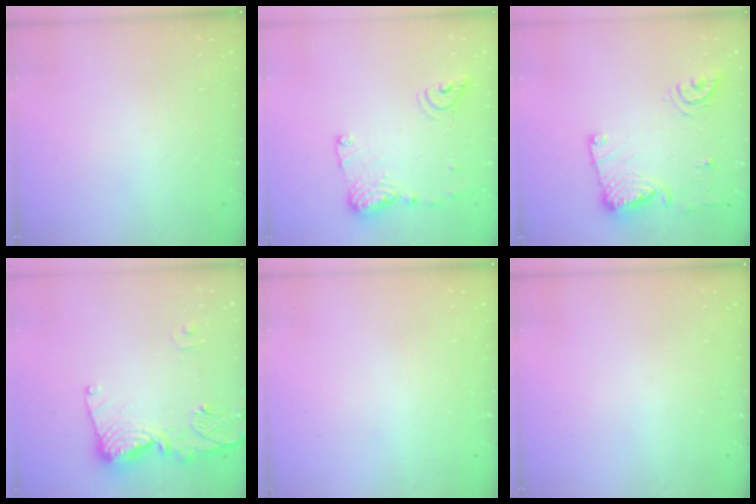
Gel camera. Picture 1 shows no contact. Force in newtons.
{"total": 12.7, "press": 12.6, "slide": 1.4}
{"total": 14.2, "press": 14.2, "slide": 1.4}
{"total": 13.6, "press": 13.5, "slide": 1.8}
{"total": 0.0}
{"total": 0.0}